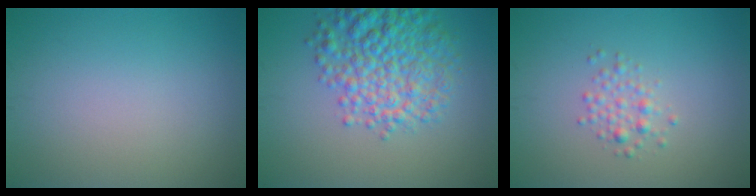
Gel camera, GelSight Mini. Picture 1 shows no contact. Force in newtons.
{"total": 7.0, "press": 7.0, "slide": 0.3}
{"total": 1.7, "press": 1.7, "slide": 0.1}